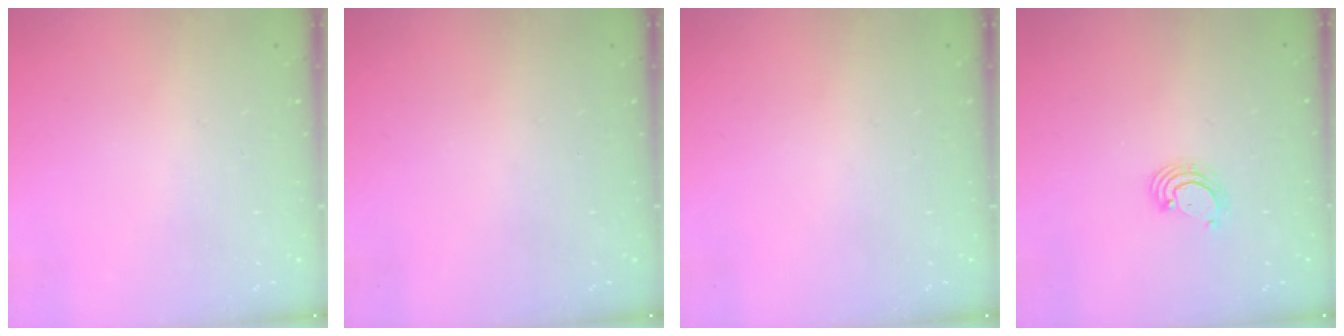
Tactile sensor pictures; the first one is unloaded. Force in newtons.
{"total": 0.0}
{"total": 0.0}
{"total": 2.4, "press": 2.4, "slide": 0.2}